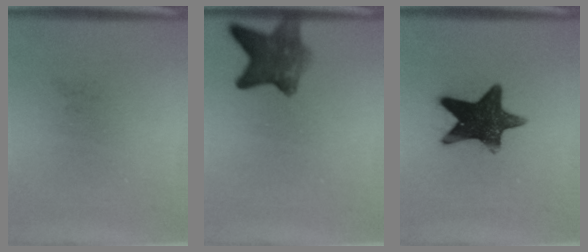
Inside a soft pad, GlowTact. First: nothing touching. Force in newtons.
{"total": 6.8}
{"total": 14.1}